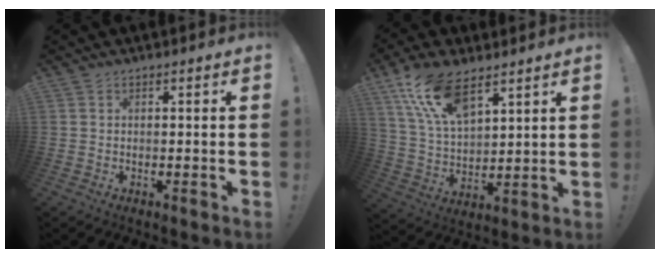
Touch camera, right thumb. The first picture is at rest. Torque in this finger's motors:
{"motor_torque": [1.24, 3.08, 1.29, 0.57, 0.50]}